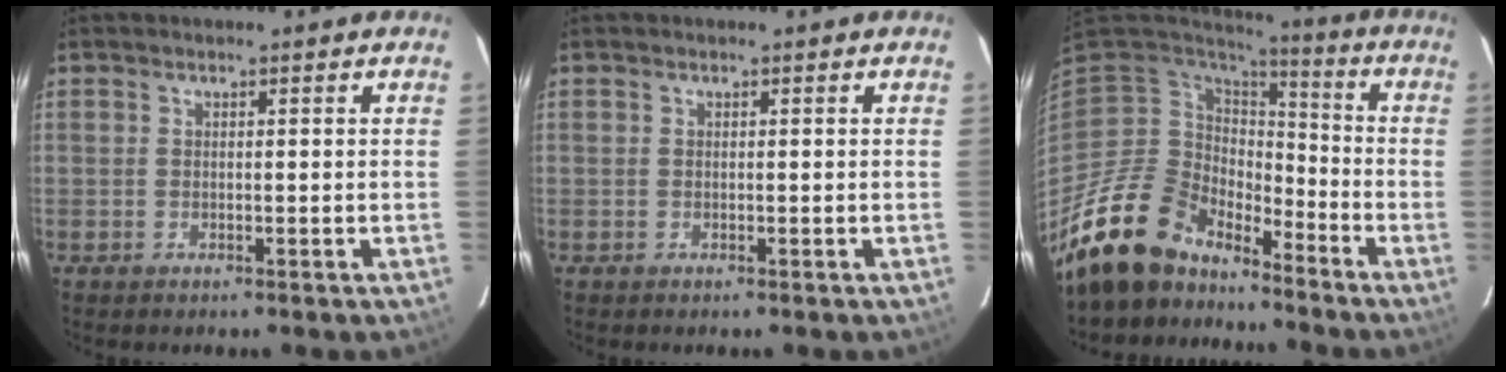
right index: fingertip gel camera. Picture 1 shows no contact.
{"total": 0.0}
{"total": 15.5, "force": [-13.3, 7.0, 3.9], "torque": [-0.101, 0.005, -0.239]}